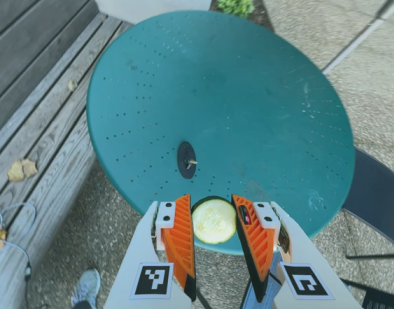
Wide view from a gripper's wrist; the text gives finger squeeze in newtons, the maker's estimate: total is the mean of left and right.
{"total": 12.2, "left": 12.5, "right": 11.8}